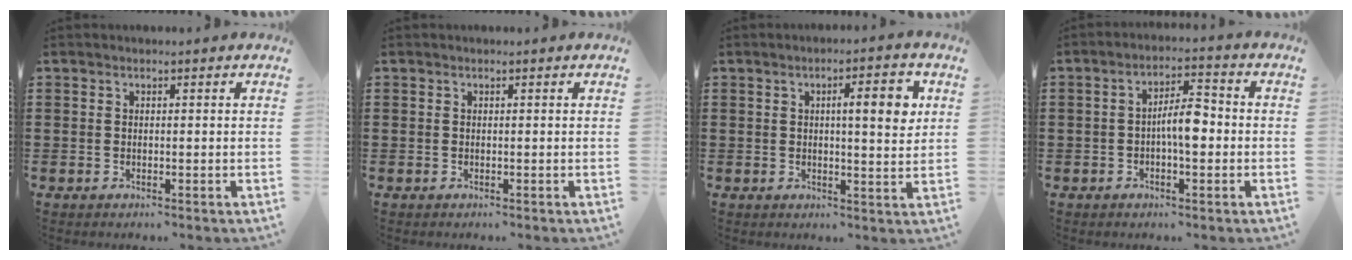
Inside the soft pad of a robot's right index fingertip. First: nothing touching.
{"total": 0.0}
{"total": 6.4, "force": [1.7, 1.4, 6.0], "torque": [-0.085, -0.006, 0.018]}
{"total": 5.6, "force": [-0.8, 1.9, 5.2], "torque": [-0.100, 0.008, -0.018]}